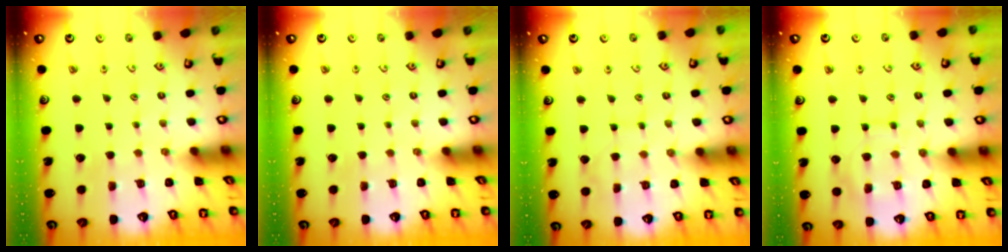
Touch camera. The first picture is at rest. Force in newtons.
{"total": 0.0}
{"total": 6.0, "press": 6.0, "slide": 0.2}
{"total": 11.2, "press": 11.1, "slide": 1.0}